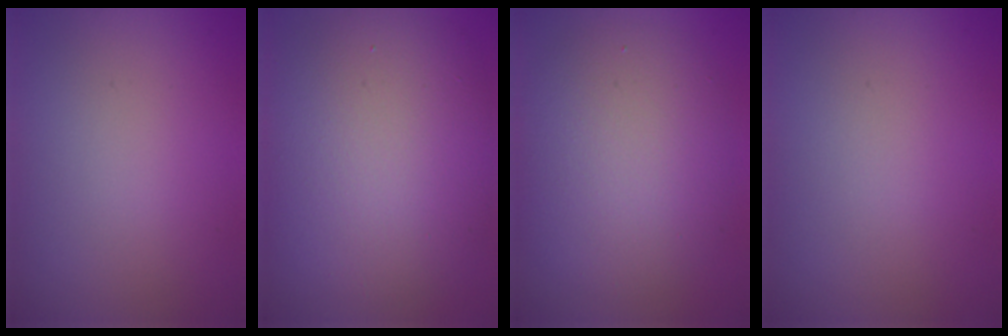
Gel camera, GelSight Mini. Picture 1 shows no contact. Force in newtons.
{"total": 11.7, "press": 11.7, "slide": 0.6}
{"total": 6.8, "press": 6.8, "slide": 0.3}
{"total": 0.0}